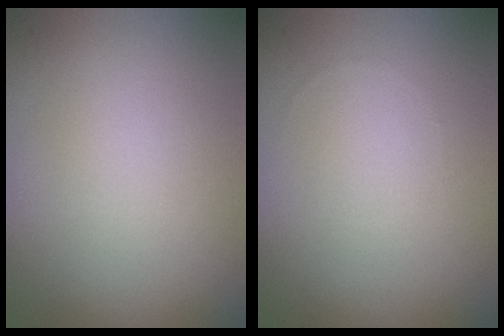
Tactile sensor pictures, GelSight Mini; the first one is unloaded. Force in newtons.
{"total": 0.0}